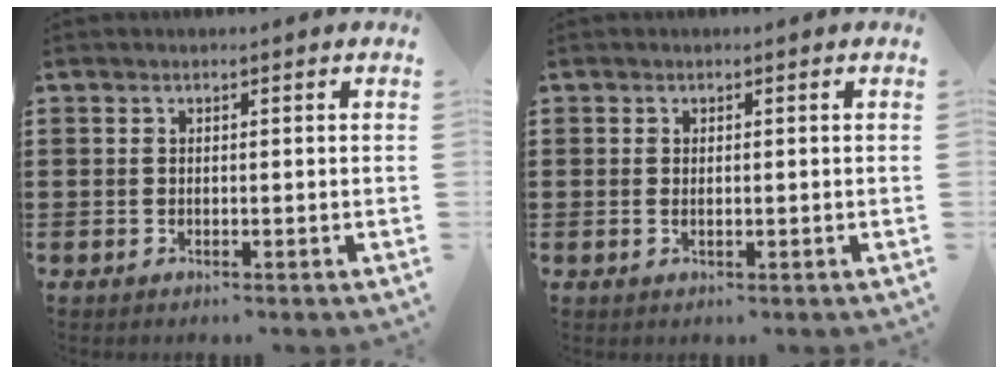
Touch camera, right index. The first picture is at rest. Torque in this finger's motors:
{"motor_torque": [-0.64, 1.50, -0.02, 0.00]}